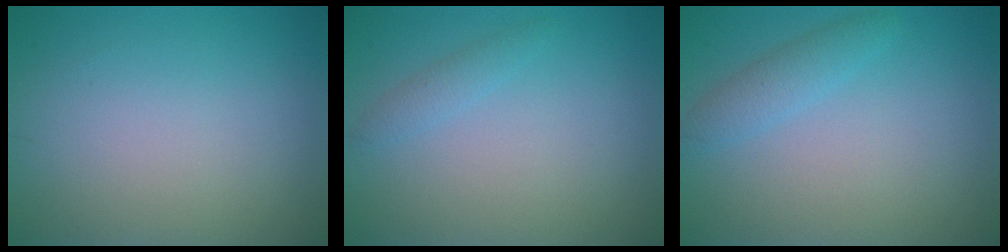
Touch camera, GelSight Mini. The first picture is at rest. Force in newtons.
{"total": 1.1, "press": 1.1, "slide": 0.1}
{"total": 1.9, "press": 1.9, "slide": 0.1}